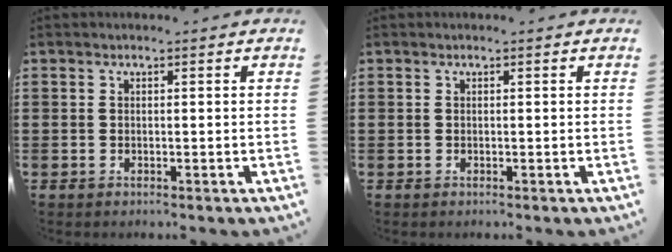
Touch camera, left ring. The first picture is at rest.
{"total": 0.0}